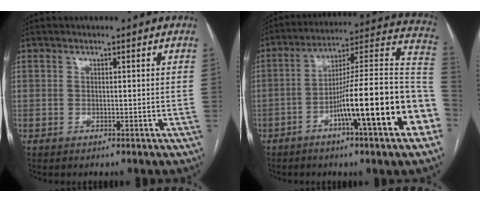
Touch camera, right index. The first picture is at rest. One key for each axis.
{"total": 22.4, "fx": -7.6, "fy": 1.0, "fz": 21.1, "tx": -0.244, "ty": 0.015, "tz": -0.116}